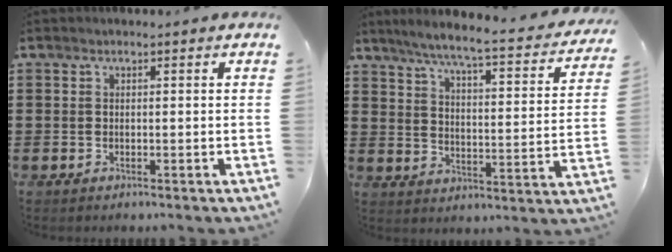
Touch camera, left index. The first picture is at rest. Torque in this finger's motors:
{"motor_torque": [1.46, -0.68, 0.20, 0.10]}